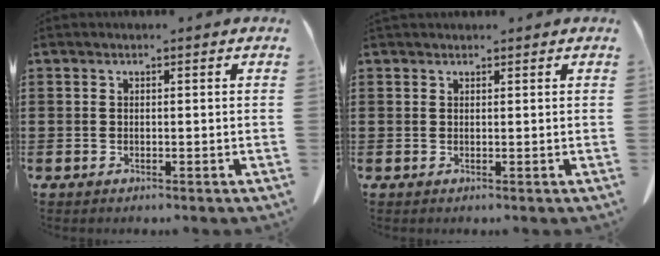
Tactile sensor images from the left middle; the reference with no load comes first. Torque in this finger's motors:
{"motor_torque": [0.75, -0.40, 0.29, 0.09]}